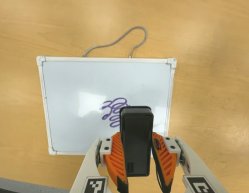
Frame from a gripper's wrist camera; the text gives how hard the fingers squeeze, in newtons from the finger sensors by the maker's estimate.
{"total": 6.9, "left": 5.7, "right": 8.1}